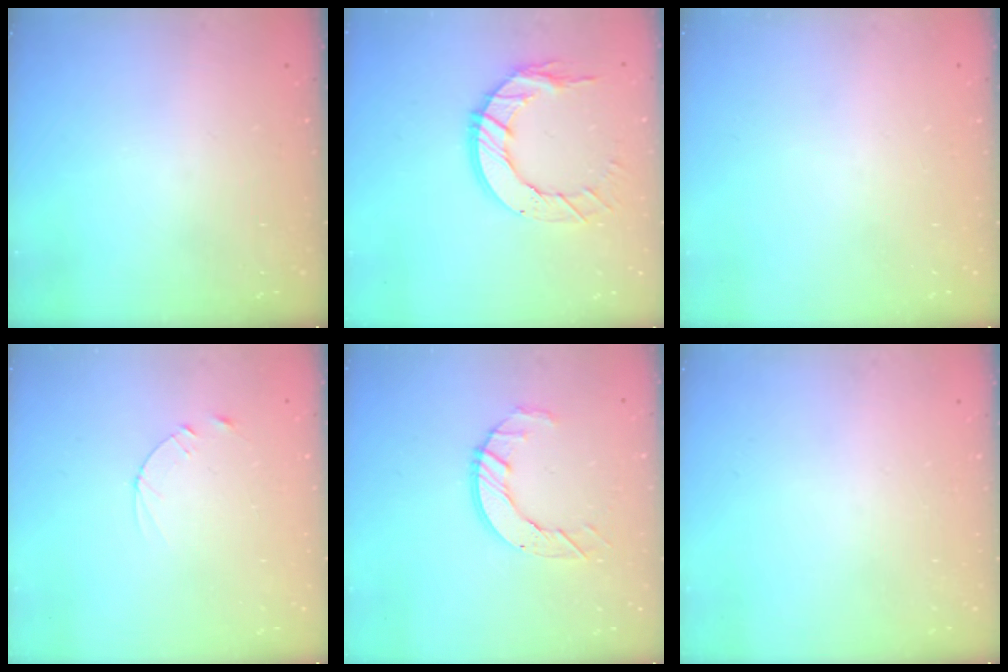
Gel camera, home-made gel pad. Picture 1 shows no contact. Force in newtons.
{"total": 12.3, "press": 12.3, "slide": 1.2}
{"total": 0.0}
{"total": 2.4, "press": 2.3, "slide": 0.2}
{"total": 7.4, "press": 7.4, "slide": 0.5}
{"total": 0.0}